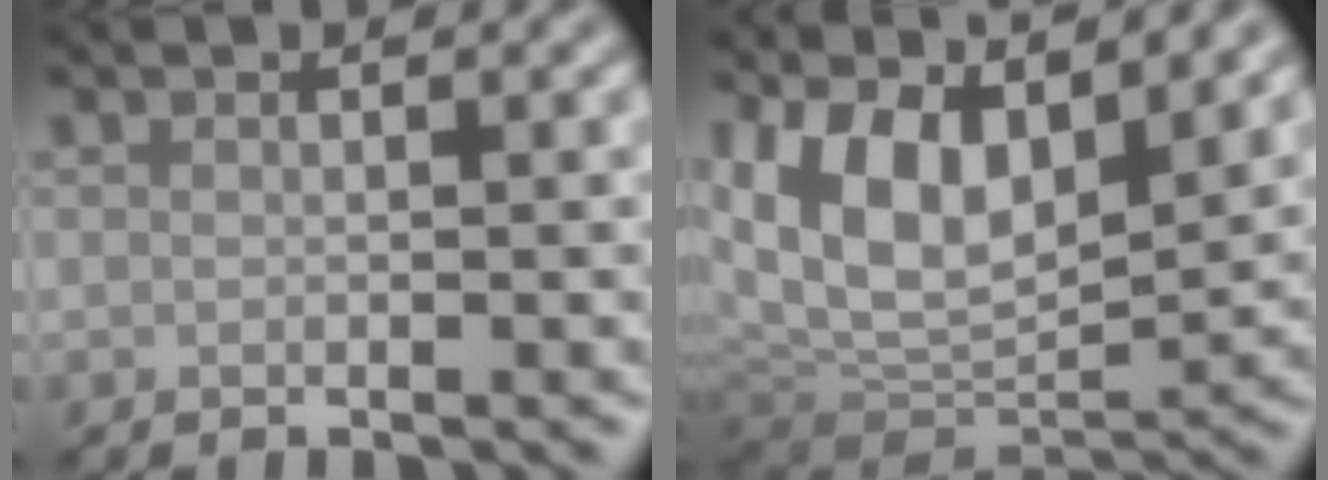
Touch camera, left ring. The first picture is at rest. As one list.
[{"total": 11.0, "force": [4.5, 5.8, 8.2], "torque": [-0.148, -0.001, 0.083]}]